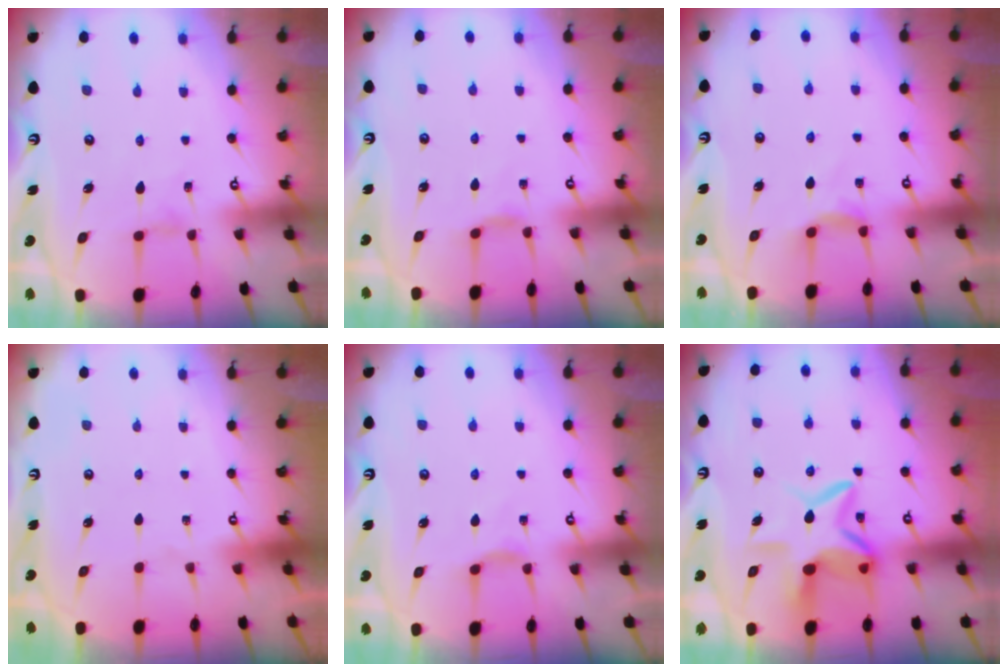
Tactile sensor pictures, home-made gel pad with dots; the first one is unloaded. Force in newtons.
{"total": 2.7, "press": 2.7, "slide": 0.3}
{"total": 2.8, "press": 2.8, "slide": 0.5}
{"total": 0.0}
{"total": 3.0, "press": 2.9, "slide": 0.5}
{"total": 8.2, "press": 8.1, "slide": 0.9}